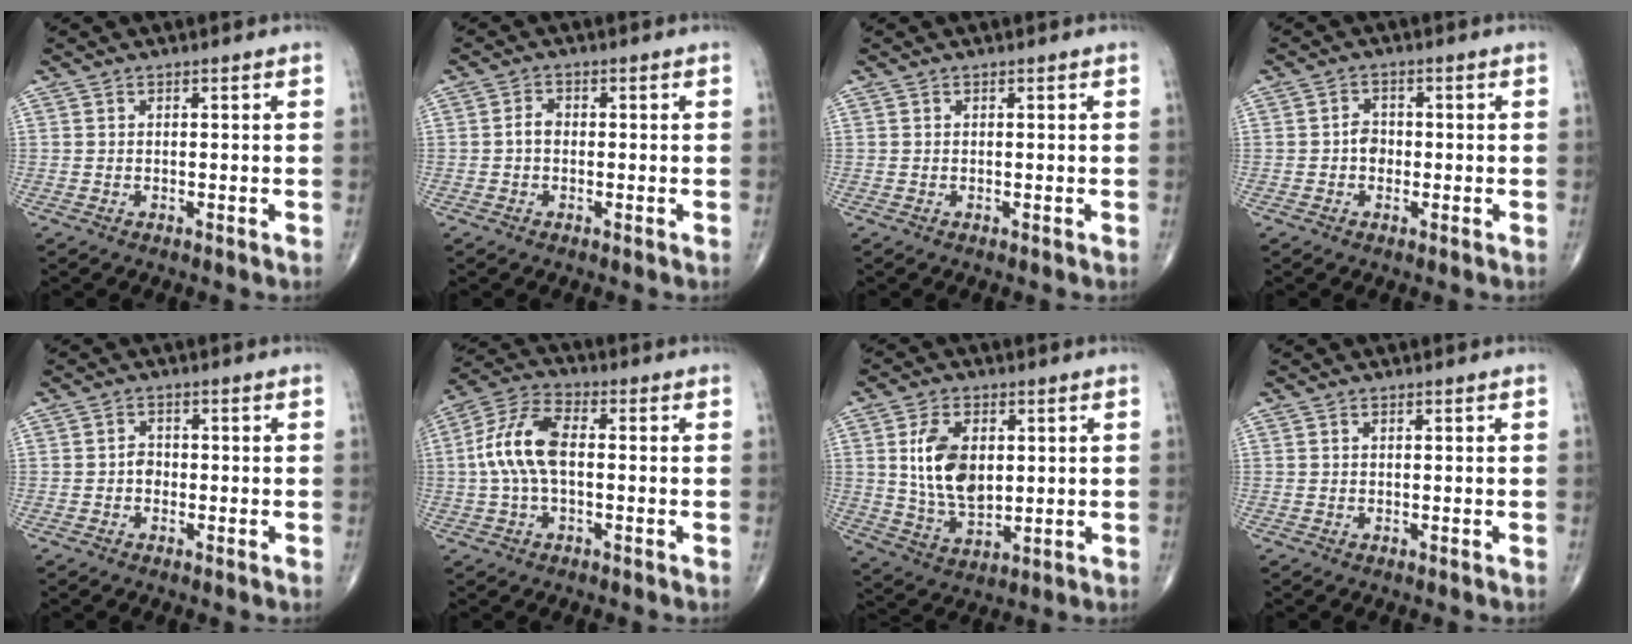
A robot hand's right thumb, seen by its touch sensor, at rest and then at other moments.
{"total": 2.2, "force": [-0.3, 1.5, 1.5], "torque": [-0.022, 0.009, -0.012]}
{"total": 0.0}
{"total": 3.0, "force": [-0.5, 2.4, 1.7], "torque": [-0.011, 0.008, -0.015]}
{"total": 2.1, "force": [-0.5, 1.7, 1.1], "torque": [-0.005, 0.006, -0.012]}
{"total": 11.0, "force": [0.0, 5.6, 9.5], "torque": [-0.203, 0.031, -0.005]}
{"total": 12.1, "force": [2.1, 7.4, 9.4], "torque": [-0.158, -0.014, 0.047]}
{"total": 0.0}